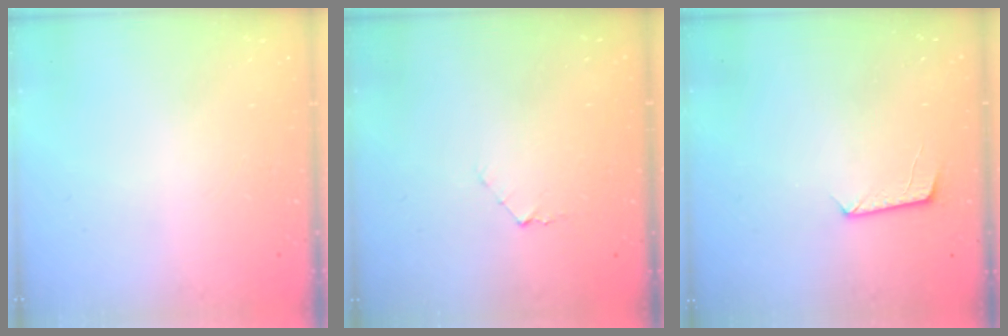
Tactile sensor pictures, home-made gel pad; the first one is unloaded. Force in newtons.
{"total": 3.8, "press": 3.8, "slide": 0.4}
{"total": 8.3, "press": 8.3, "slide": 0.6}